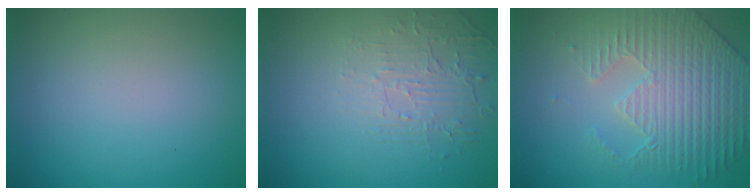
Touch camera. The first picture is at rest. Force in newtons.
{"total": 1.9, "press": 1.0, "slide": 1.6}
{"total": 5.1, "press": 4.8, "slide": 1.6}